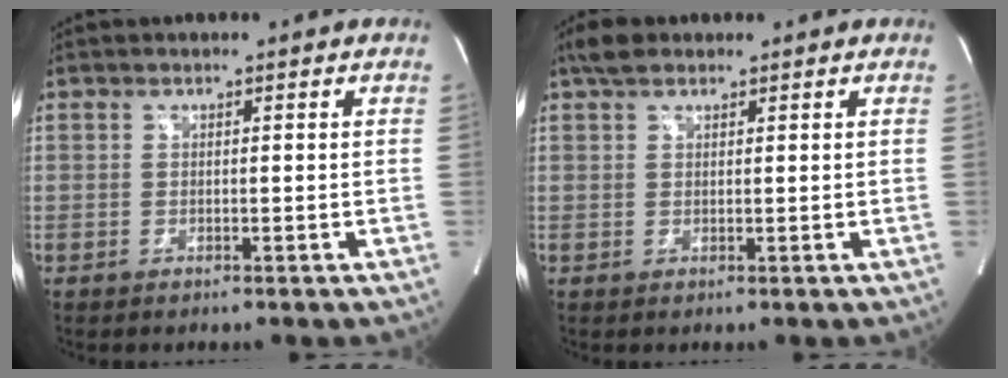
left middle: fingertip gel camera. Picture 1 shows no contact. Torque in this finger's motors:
{"motor_torque": [0.30, -0.20, -0.06, 0.03]}